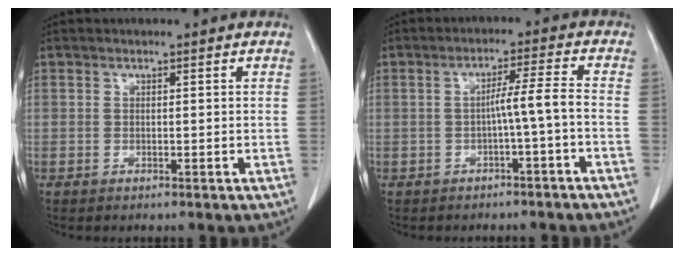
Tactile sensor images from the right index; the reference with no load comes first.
{"total": 4.3, "force": [-1.5, -0.8, 3.9], "torque": [-0.064, 0.010, -0.022]}